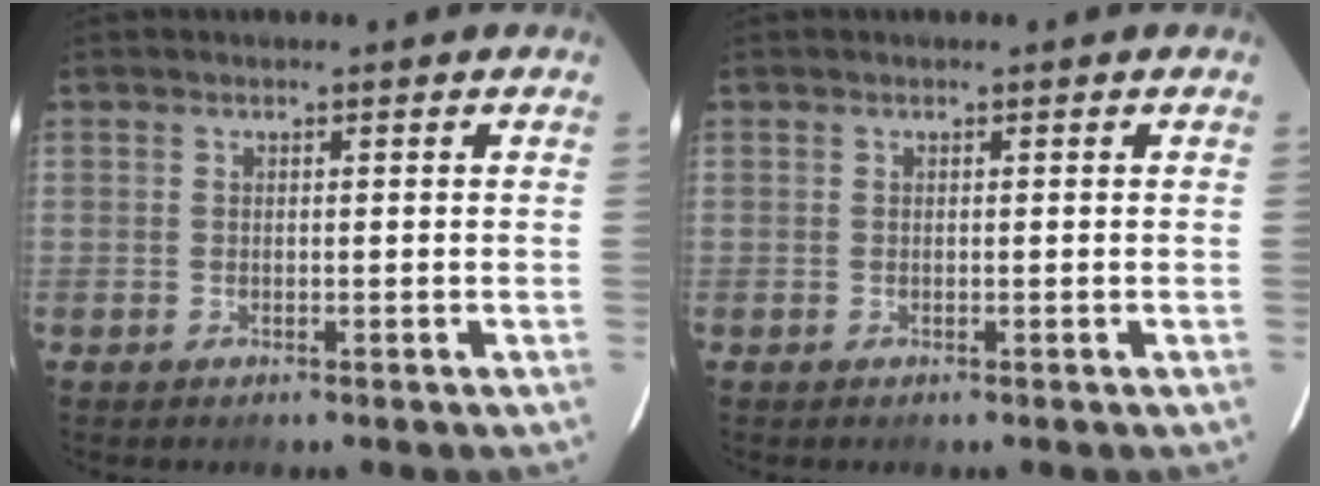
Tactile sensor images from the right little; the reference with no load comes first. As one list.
[{"total": 0.0}]